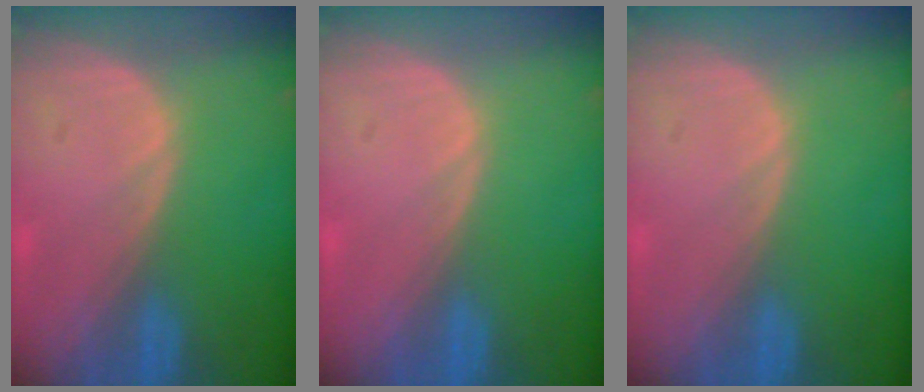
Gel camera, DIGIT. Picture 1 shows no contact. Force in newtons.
{"total": 0.0}
{"total": 0.0}